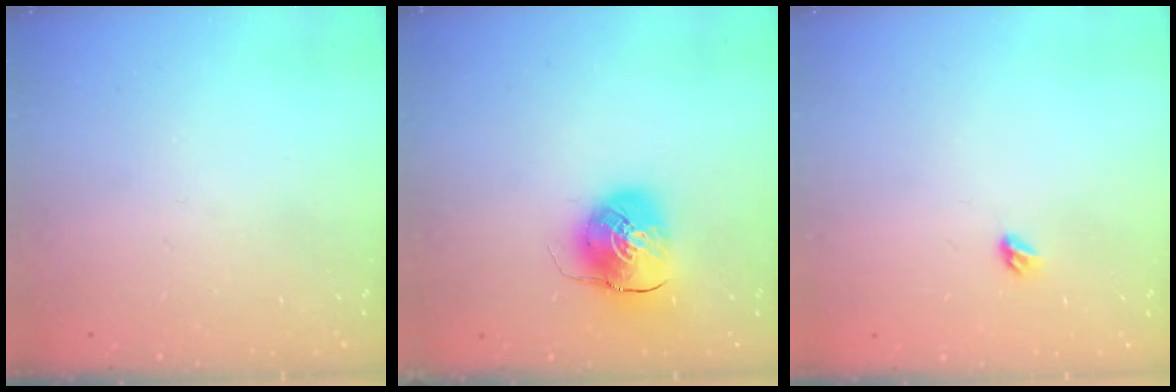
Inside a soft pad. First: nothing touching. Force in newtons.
{"total": 9.6, "press": 9.4, "slide": 1.7}
{"total": 3.5, "press": 3.4, "slide": 0.7}